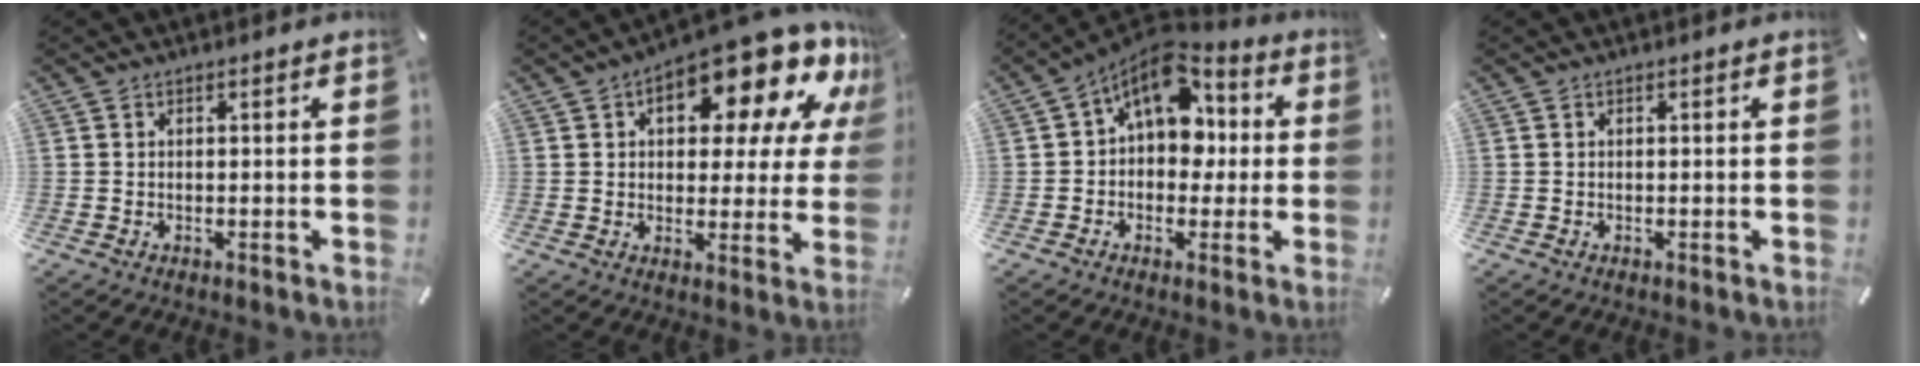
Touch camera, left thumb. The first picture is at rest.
{"total": 18.3, "force": [10.8, 7.8, 12.6], "torque": [-0.172, -0.078, 0.174]}
{"total": 13.9, "force": [4.7, 9.3, 9.2], "torque": [-0.144, -0.029, 0.084]}
{"total": 0.0}